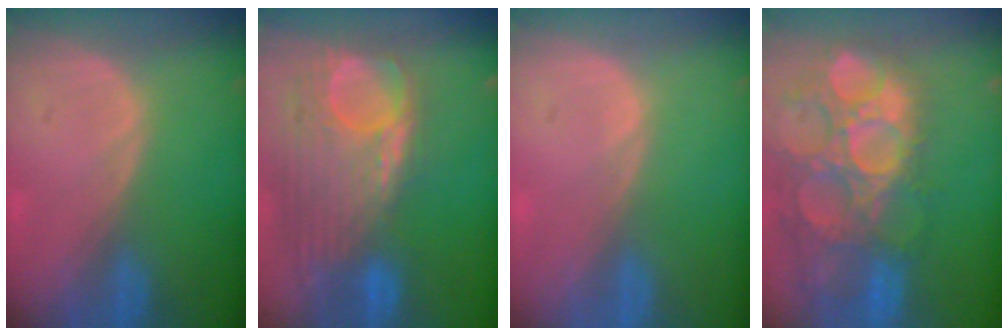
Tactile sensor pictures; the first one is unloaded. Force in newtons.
{"total": 12.6, "press": 10.6, "slide": 6.8}
{"total": 0.6, "press": 0.1, "slide": 0.6}
{"total": 15.4, "press": 12.6, "slide": 8.7}